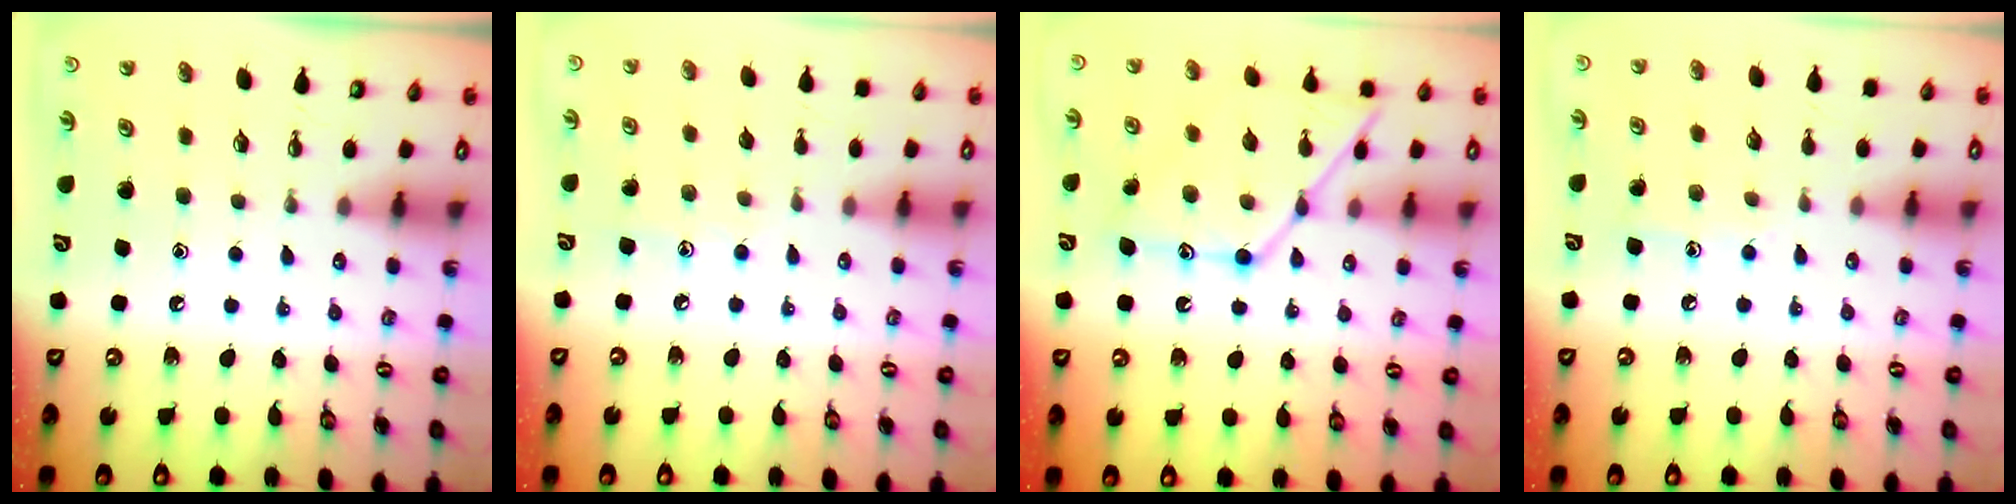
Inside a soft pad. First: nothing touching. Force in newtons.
{"total": 5.1, "press": 5.1, "slide": 0.5}
{"total": 14.8, "press": 14.7, "slide": 1.3}
{"total": 6.4, "press": 6.4, "slide": 0.6}